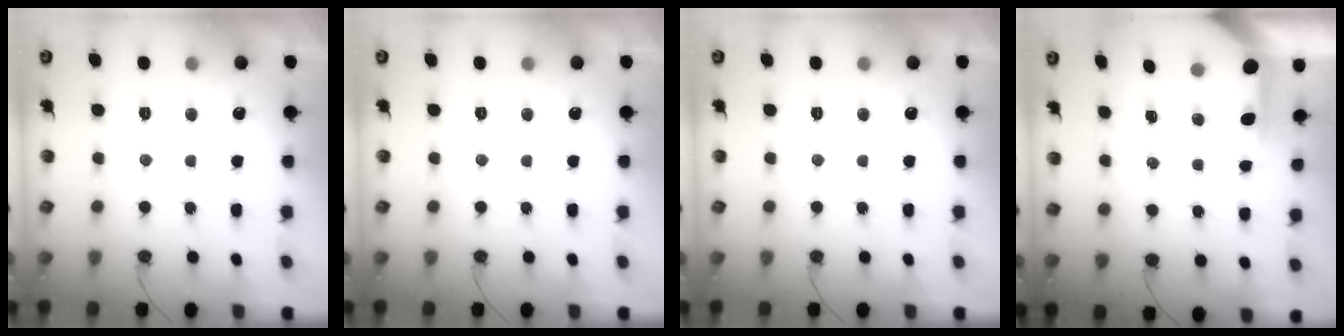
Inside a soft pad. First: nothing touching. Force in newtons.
{"total": 0.0}
{"total": 0.0}
{"total": 3.8, "press": 3.8, "slide": 0.5}